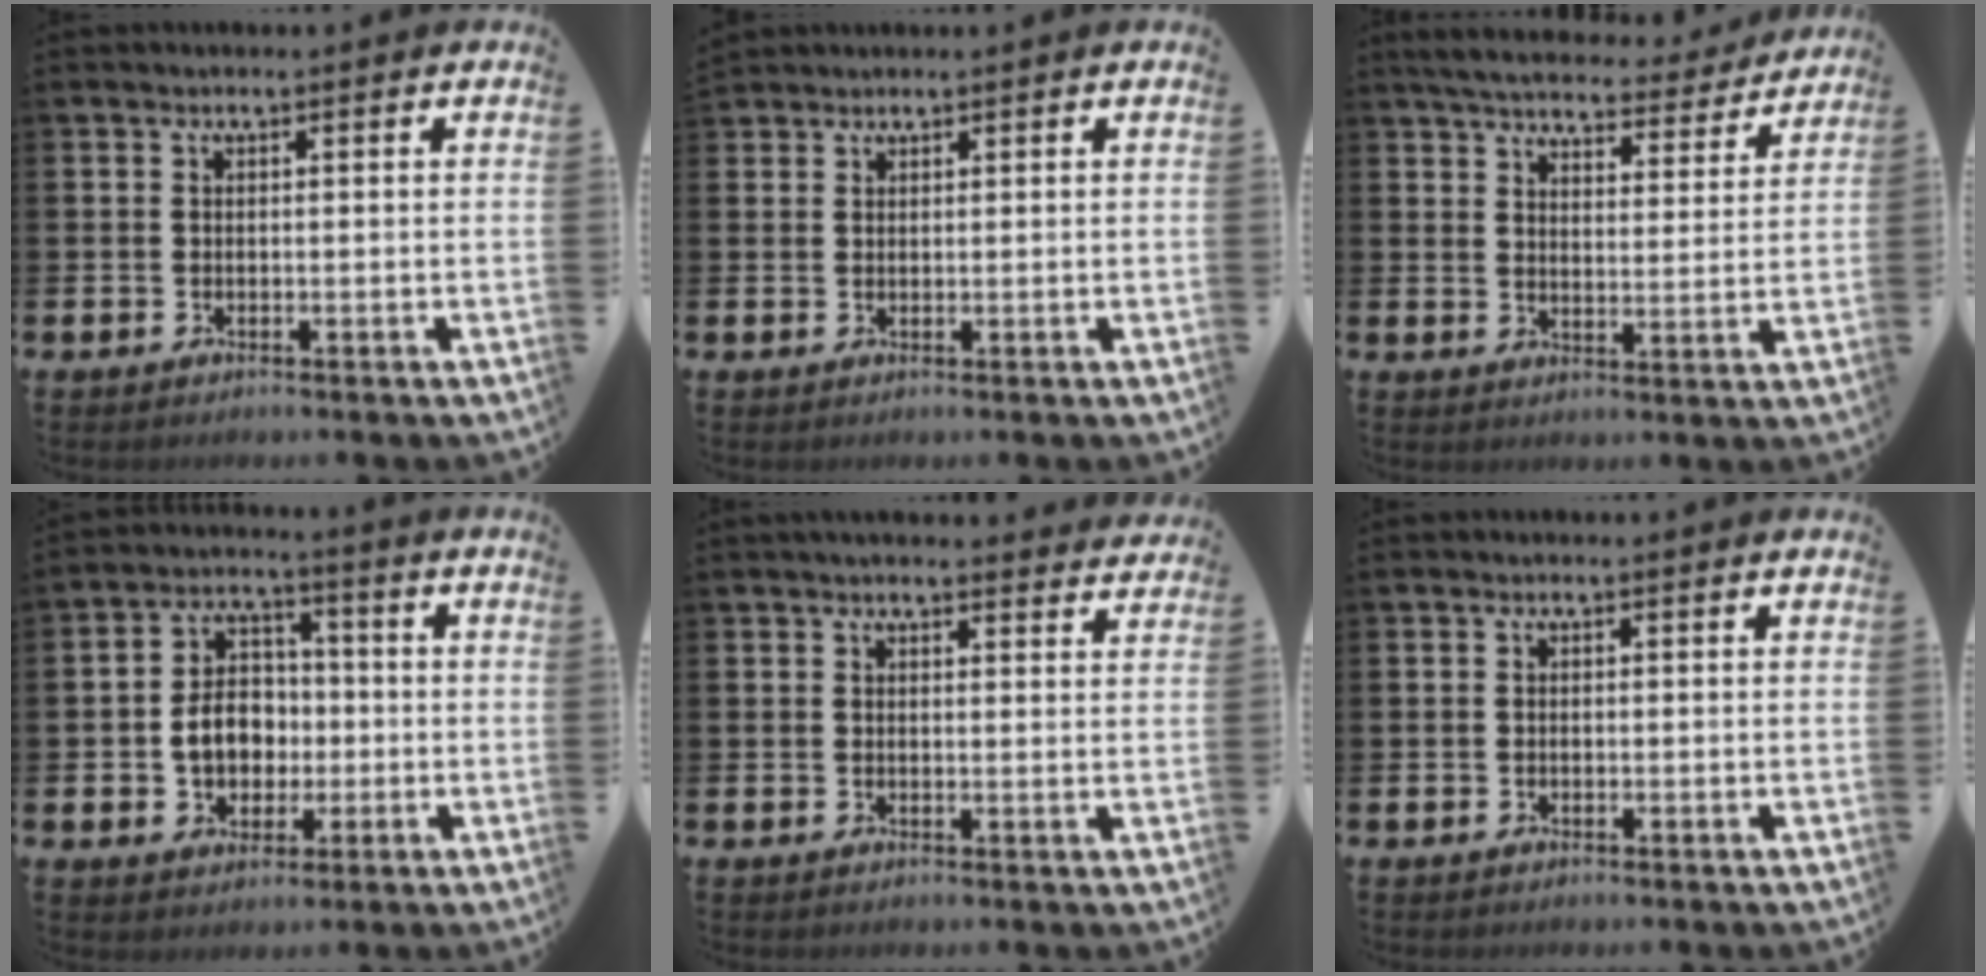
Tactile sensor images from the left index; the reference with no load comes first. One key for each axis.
{"total": 1.5, "fx": 1.4, "fy": 0.4, "fz": -0.2, "tx": 0.001, "ty": 0.003, "tz": 0.028}
{"total": 5.5, "fx": 5.2, "fy": 1.0, "fz": 1.1, "tx": -0.037, "ty": -0.038, "tz": 0.088}
{"total": 6.7, "fx": -0.8, "fy": 5.6, "fz": 3.6, "tx": -0.057, "ty": 0.011, "tz": -0.021}
{"total": 2.6, "fx": 2.6, "fy": 0.3, "fz": 0.4, "tx": -0.011, "ty": -0.011, "tz": 0.046}
{"total": 0.0}